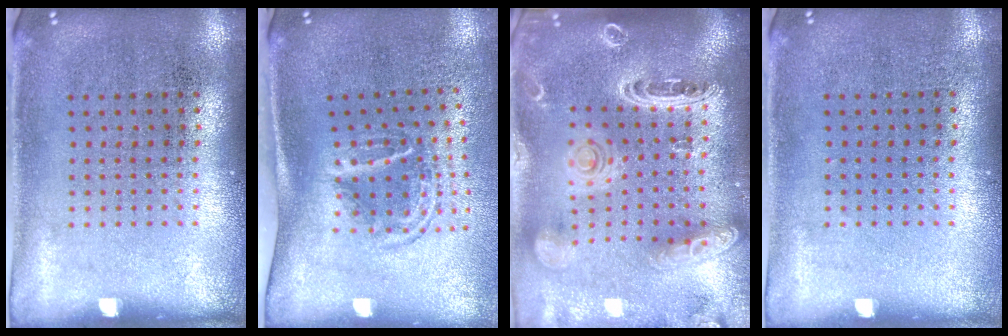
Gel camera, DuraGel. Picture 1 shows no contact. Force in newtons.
{"total": 1.7, "press": 1.1, "slide": 1.3}
{"total": 2.8, "press": 2.4, "slide": 1.5}
{"total": 0.0}